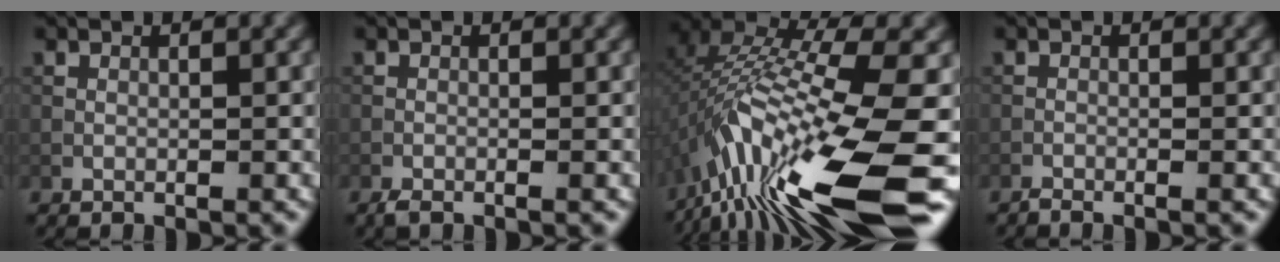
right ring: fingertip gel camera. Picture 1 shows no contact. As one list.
[{"total": 1.0, "force": [-0.8, 0.2, 0.6], "torque": [-0.013, -0.002, -0.017]}, {"total": 16.5, "force": [-6.4, 4.2, 14.6], "torque": [-0.288, 0.017, -0.121]}, {"total": 0.7, "force": [-0.7, 0.0, 0.3], "torque": [-0.005, -0.001, -0.017]}]